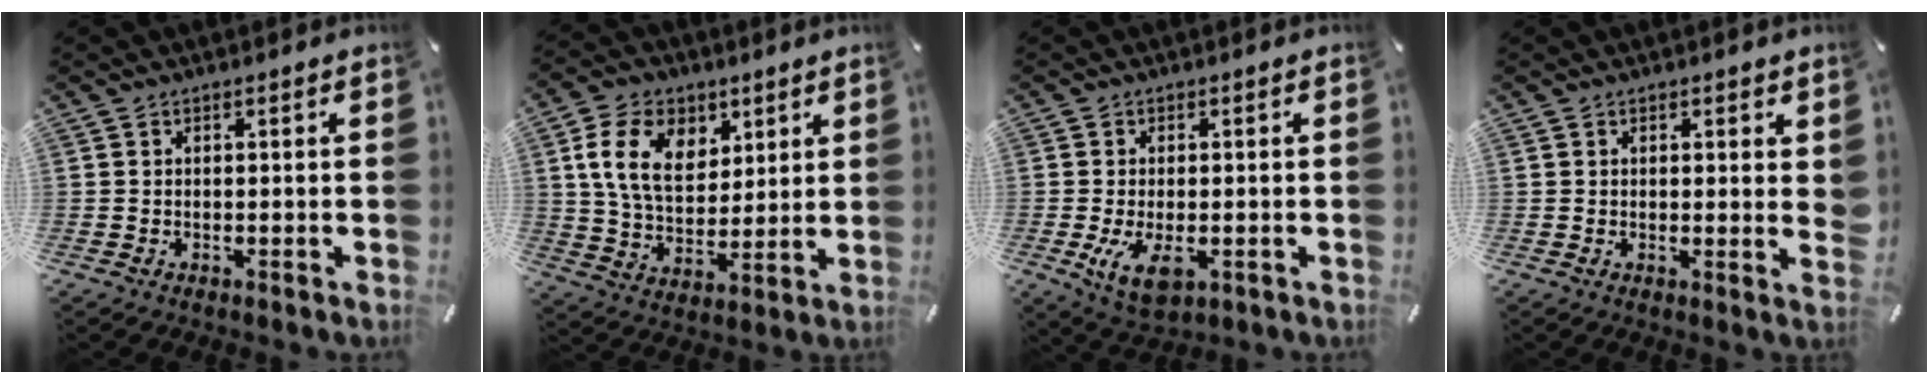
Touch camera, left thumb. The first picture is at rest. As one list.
[{"total": 13.5, "force": [5.5, 9.5, 7.8], "torque": [-0.158, -0.005, 0.102]}, {"total": 6.4, "force": [-1.5, 3.8, 5.0], "torque": [-0.098, -0.008, -0.029]}, {"total": 1.7, "force": [1.1, 0.9, 0.9], "torque": [-0.004, -0.004, 0.016]}]